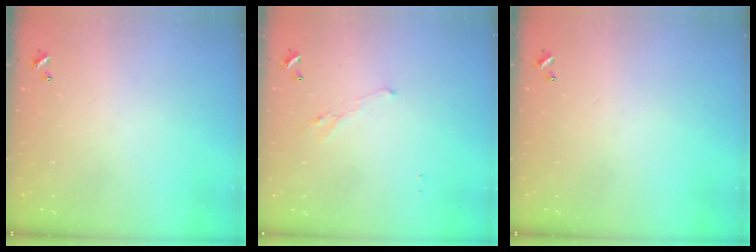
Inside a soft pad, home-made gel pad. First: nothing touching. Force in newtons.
{"total": 0.8, "press": 0.4, "slide": 0.7}
{"total": 0.0}